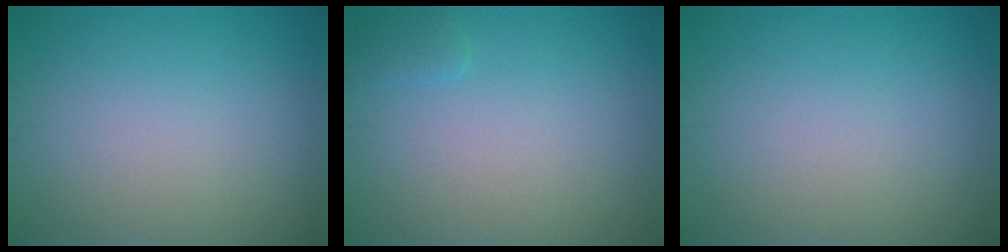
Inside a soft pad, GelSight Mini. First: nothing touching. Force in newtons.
{"total": 0.9, "press": 0.9, "slide": 0.1}
{"total": 0.0}